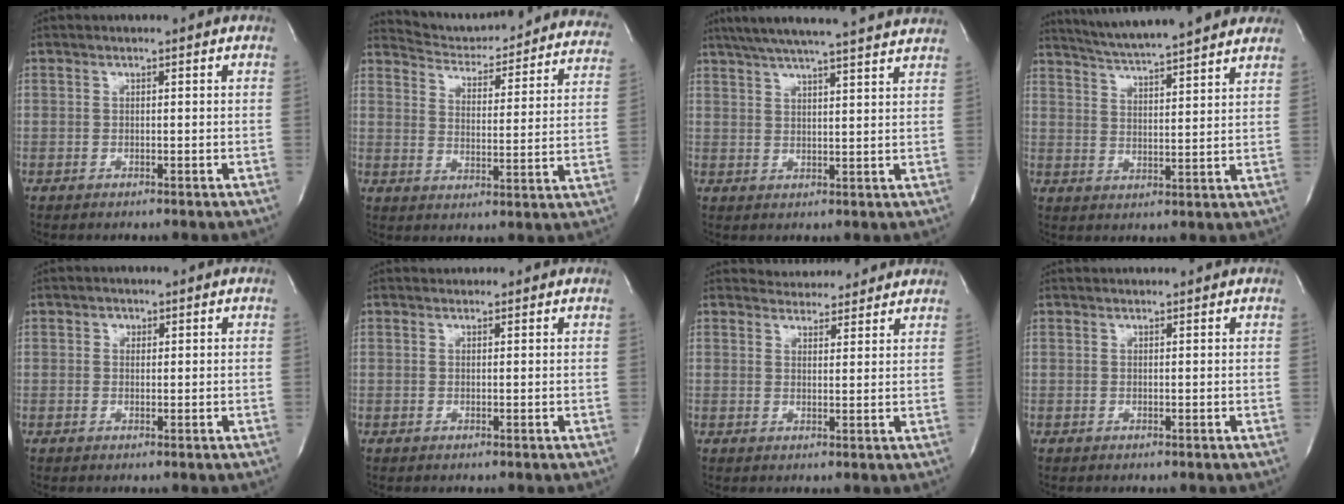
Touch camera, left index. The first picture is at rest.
{"total": 23.8, "force": [22.3, 4.8, 6.9], "torque": [-0.094, -0.062, 0.266]}
{"total": 20.3, "force": [18.0, 0.5, 9.2], "torque": [-0.158, 0.020, 0.241]}
{"total": 18.4, "force": [16.3, 1.2, 8.3], "torque": [-0.135, 0.021, 0.229]}
{"total": 1.0, "force": [0.5, 0.9, 0.3], "torque": [-0.003, -0.002, 0.005]}
{"total": 1.3, "force": [1.2, 0.6, 0.0], "torque": [-0.005, 0.013, 0.018]}
{"total": 6.3, "force": [6.1, 1.7, 0.5], "torque": [-0.007, 0.013, 0.075]}
{"total": 2.6, "force": [2.6, 0.1, 0.4], "torque": [-0.010, 0.021, 0.034]}